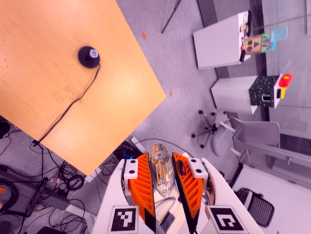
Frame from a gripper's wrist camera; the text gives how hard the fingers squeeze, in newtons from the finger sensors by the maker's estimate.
{"total": 8.4, "left": 7.6, "right": 9.3}